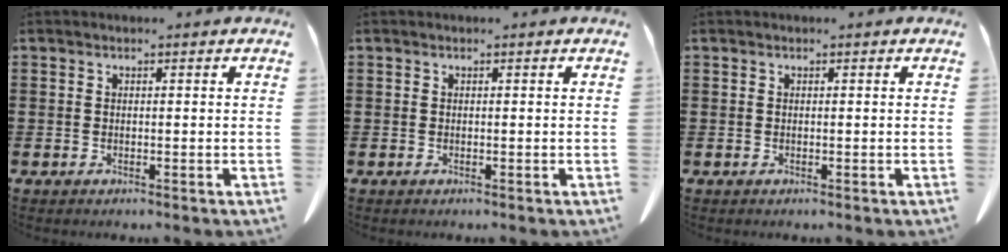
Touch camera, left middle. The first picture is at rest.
{"total": 0.0}
{"total": 0.0}